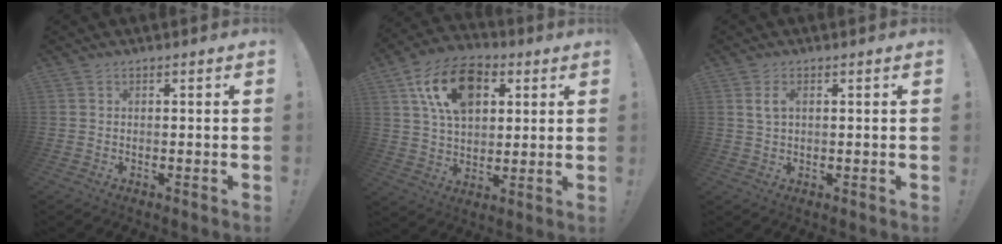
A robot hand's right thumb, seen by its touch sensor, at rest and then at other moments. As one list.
[{"total": 17.0, "force": [6.8, 11.4, 10.5], "torque": [-0.164, -0.013, 0.129]}, {"total": 3.3, "force": [1.1, 1.7, 2.7], "torque": [-0.048, 0.002, 0.018]}]